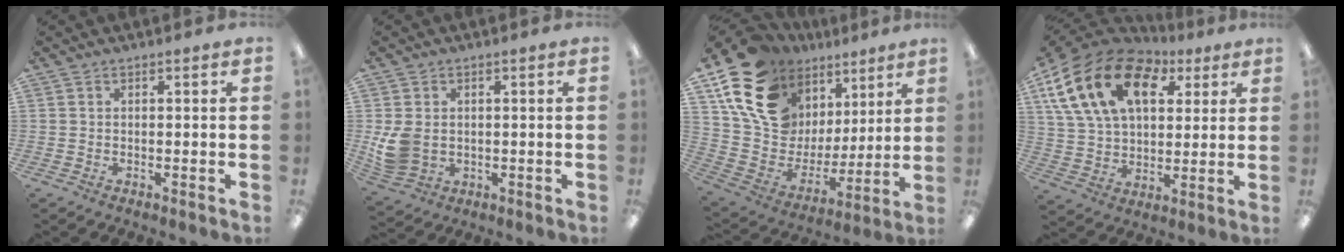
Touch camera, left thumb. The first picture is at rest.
{"total": 7.3, "force": [0.1, 6.0, 4.1], "torque": [-0.093, 0.005, 0.006]}
{"total": 19.8, "force": [12.5, 12.6, 8.8], "torque": [-0.176, -0.069, 0.242]}
{"total": 20.0, "force": [9.3, 12.6, 12.4], "torque": [-0.240, -0.025, 0.169]}